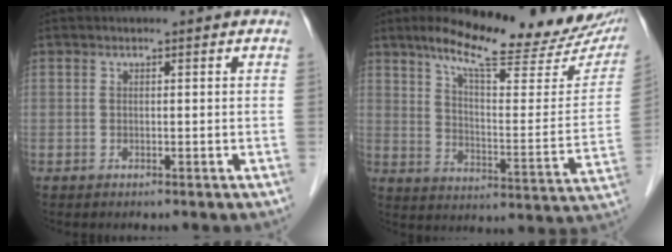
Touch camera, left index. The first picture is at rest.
{"total": 23.3, "force": [18.8, 4.6, 12.9], "torque": [-0.182, -0.017, 0.247]}